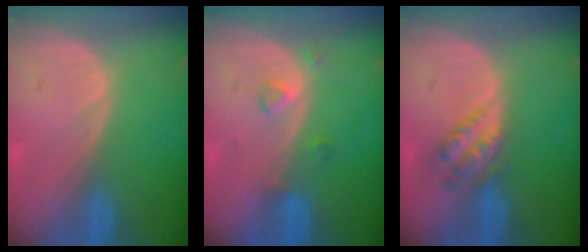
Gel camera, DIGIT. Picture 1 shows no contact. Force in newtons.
{"total": 2.1, "press": 2.1, "slide": 0.1}
{"total": 4.5, "press": 4.0, "slide": 2.0}